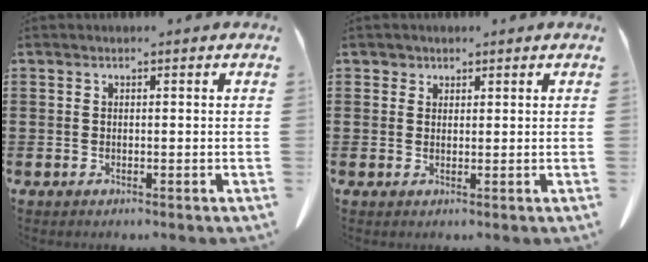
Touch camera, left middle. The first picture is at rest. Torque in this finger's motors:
{"motor_torque": [0.11, 0.63, -0.06, -0.02]}